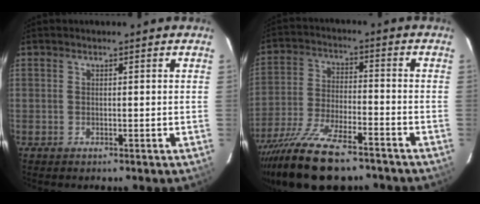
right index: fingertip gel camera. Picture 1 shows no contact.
{"total": 18.1, "force": [-14.1, 5.2, 10.1], "torque": [-0.208, -0.039, -0.244]}